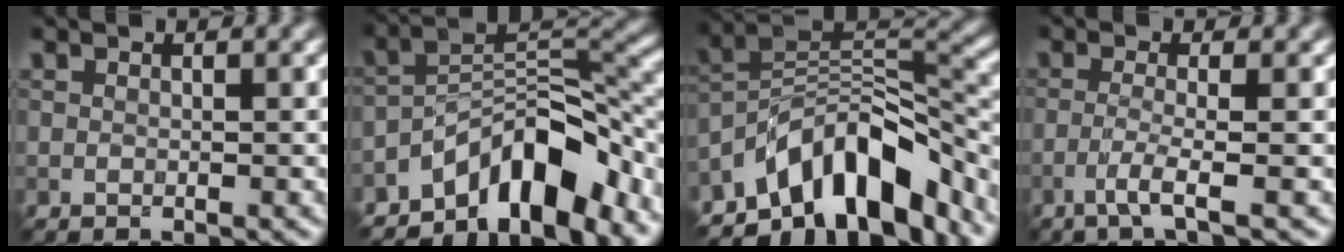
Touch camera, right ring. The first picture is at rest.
{"total": 9.8, "force": [-6.8, 3.5, 6.1], "torque": [-0.072, 0.013, -0.131]}
{"total": 11.3, "force": [-7.3, 5.0, 6.9], "torque": [-0.102, 0.013, -0.140]}
{"total": 2.6, "force": [-1.4, 0.1, 2.2], "torque": [-0.041, 0.001, -0.043]}